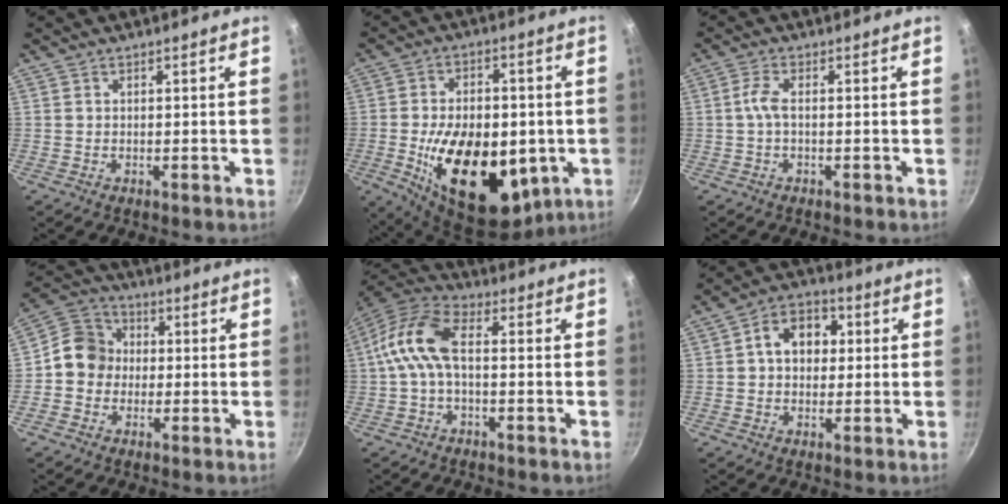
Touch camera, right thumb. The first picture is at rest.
{"total": 24.4, "force": [-4.4, 14.5, 19.1], "torque": [-0.289, -0.002, -0.053]}
{"total": 2.9, "force": [-0.4, 0.9, 2.7], "torque": [-0.071, 0.008, -0.012]}
{"total": 8.8, "force": [-0.5, 7.9, 3.7], "torque": [-0.029, 0.023, -0.032]}
{"total": 10.5, "force": [-0.3, 5.3, 9.0], "torque": [-0.189, 0.036, -0.024]}
{"total": 9.0, "force": [1.3, 6.8, 5.7], "torque": [-0.051, 0.016, 0.008]}